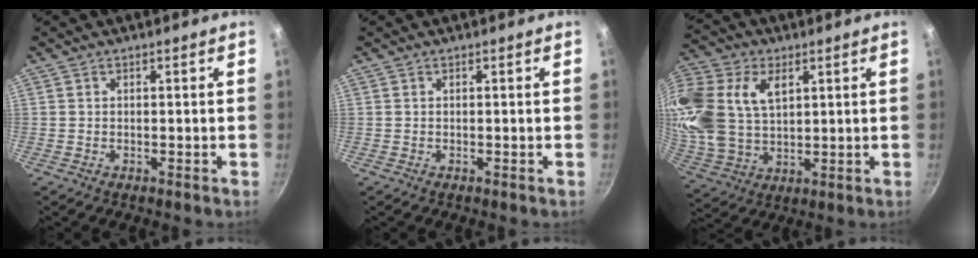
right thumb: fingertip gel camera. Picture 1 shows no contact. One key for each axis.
{"total": 0.0}
{"total": 22.2, "fx": 7.1, "fy": 14.9, "fz": 14.8, "tx": -0.335, "ty": 0.006, "tz": 0.140}